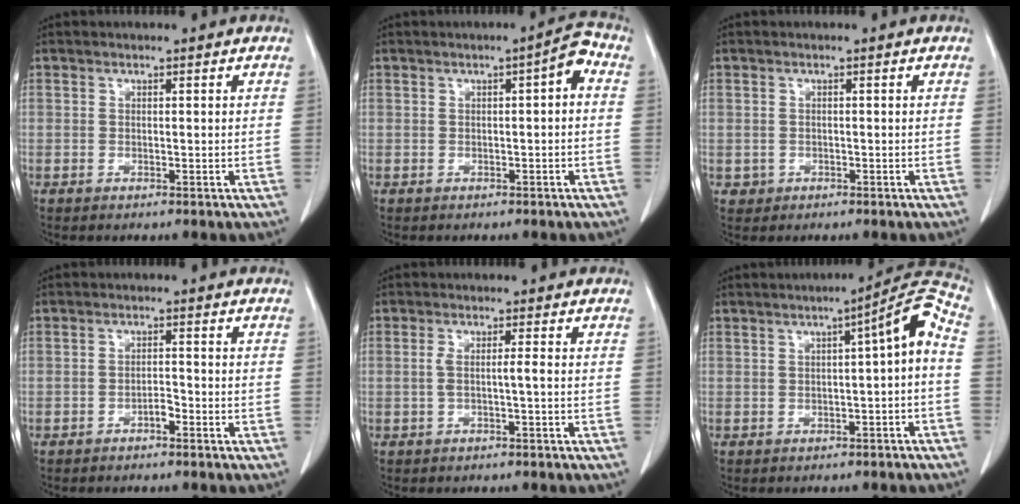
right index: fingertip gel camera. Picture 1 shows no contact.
{"total": 3.6, "force": [0.6, 0.6, 3.5], "torque": [-0.045, 0.012, 0.003]}
{"total": 1.5, "force": [-0.1, 1.5, 0.2], "torque": [0.000, 0.004, 0.001]}
{"total": 1.6, "force": [-1.1, 0.5, 1.1], "torque": [-0.016, 0.003, -0.019]}
{"total": 2.3, "force": [-0.3, -0.1, 2.2], "torque": [-0.044, 0.004, -0.005]}
{"total": 6.8, "force": [-0.1, 0.6, 6.7], "torque": [-0.084, 0.023, -0.007]}